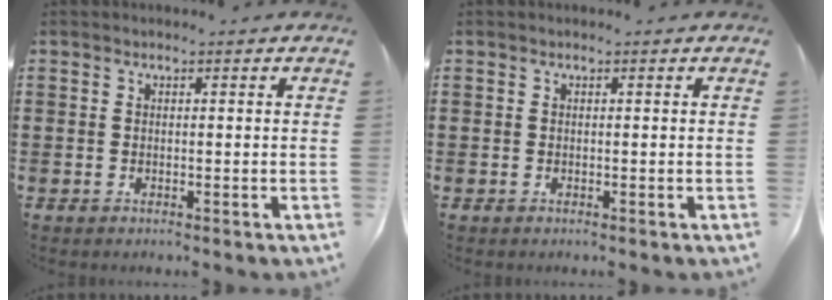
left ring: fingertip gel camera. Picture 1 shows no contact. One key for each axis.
{"total": 0.0}